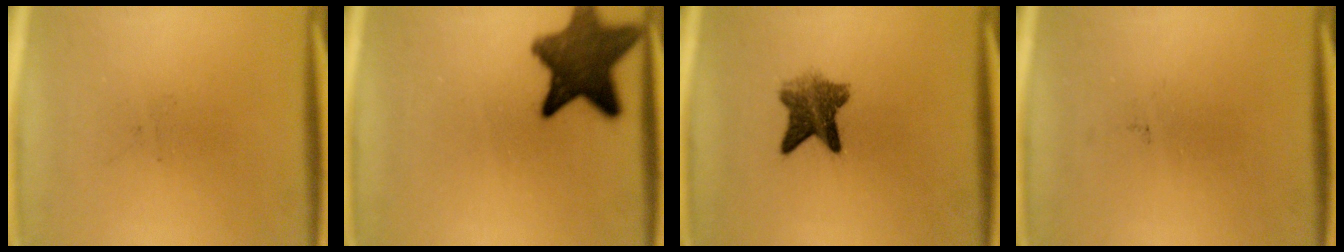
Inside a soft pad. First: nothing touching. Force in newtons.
{"total": 11.3}
{"total": 6.3}
{"total": 0.0}